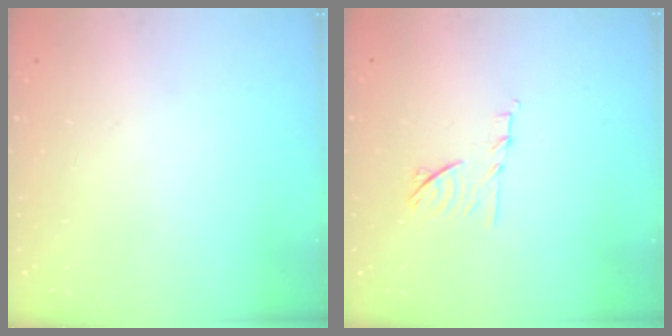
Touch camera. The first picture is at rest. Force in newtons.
{"total": 8.2, "press": 8.2, "slide": 0.8}